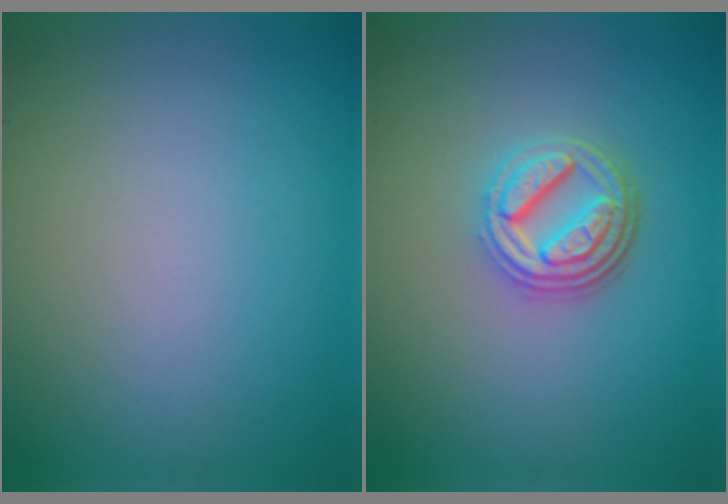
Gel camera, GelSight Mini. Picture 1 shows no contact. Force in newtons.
{"total": 4.2, "press": 3.3, "slide": 2.6}